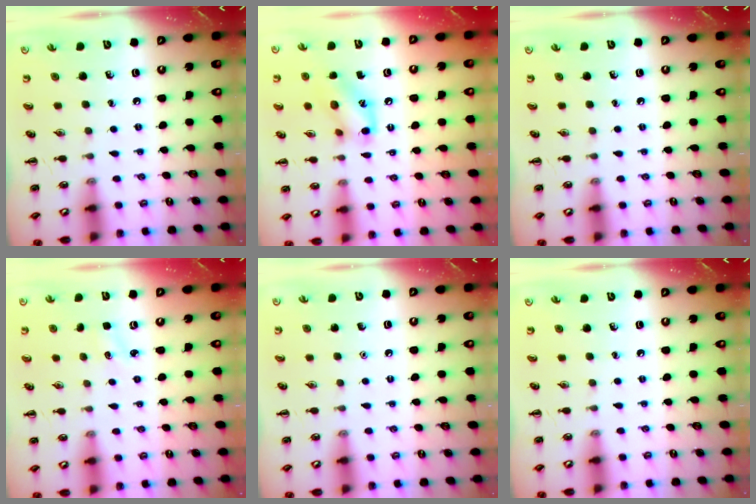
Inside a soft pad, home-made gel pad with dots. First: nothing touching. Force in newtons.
{"total": 12.2, "press": 12.1, "slide": 1.6}
{"total": 0.0}
{"total": 1.8, "press": 1.7, "slide": 0.5}
{"total": 1.6, "press": 1.6, "slide": 0.1}
{"total": 0.0}